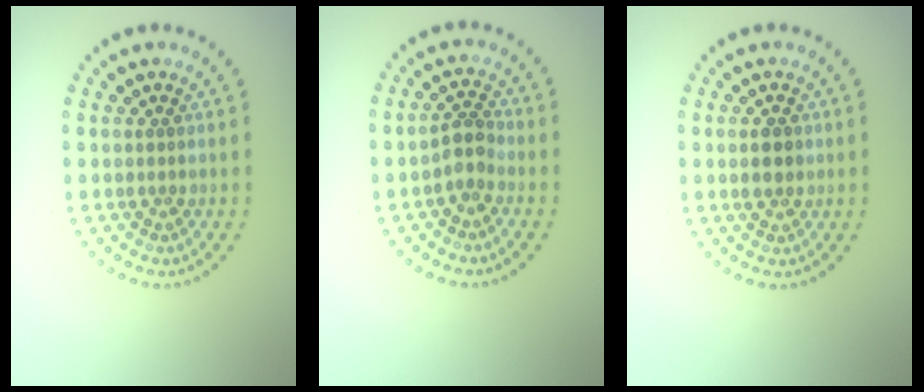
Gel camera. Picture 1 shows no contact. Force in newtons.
{"total": 1.8, "press": 1.5, "slide": 1.1}
{"total": 1.8, "press": 1.8, "slide": 0.2}